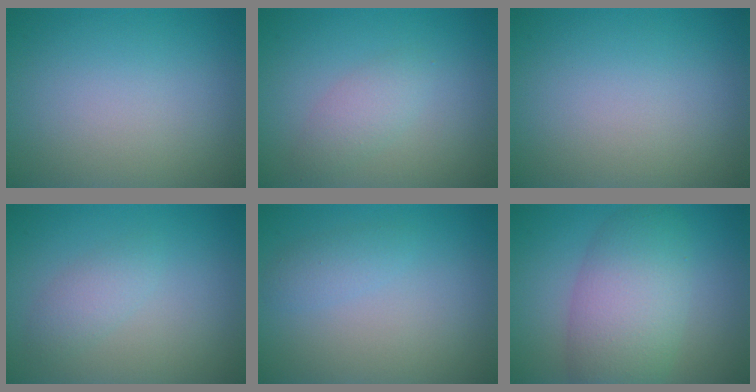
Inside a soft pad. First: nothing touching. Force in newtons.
{"total": 1.9, "press": 1.9, "slide": 0.2}
{"total": 0.0}
{"total": 1.8, "press": 1.8, "slide": 0.1}
{"total": 1.3, "press": 1.3, "slide": 0.0}
{"total": 6.9, "press": 6.9, "slide": 0.0}